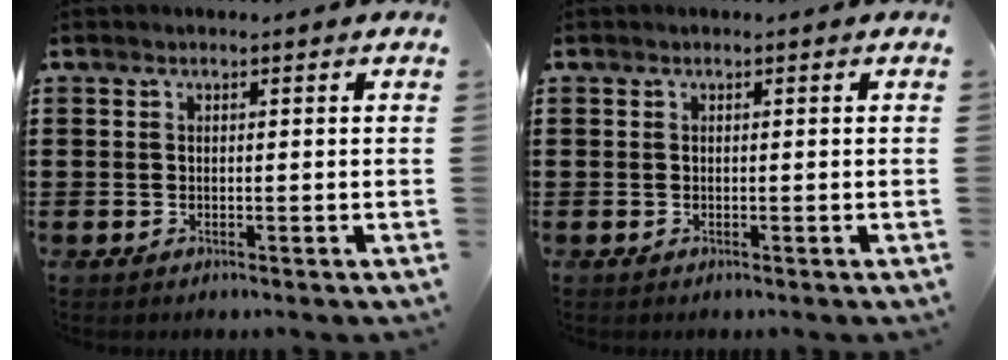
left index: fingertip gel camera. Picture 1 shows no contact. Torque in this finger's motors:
{"motor_torque": [-0.04, -0.04, 0.00, 0.00]}